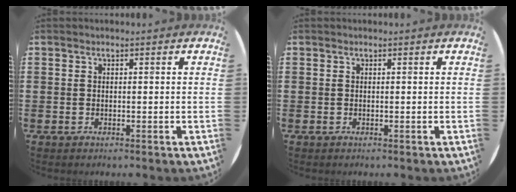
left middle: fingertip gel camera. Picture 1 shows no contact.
{"total": 0.0}